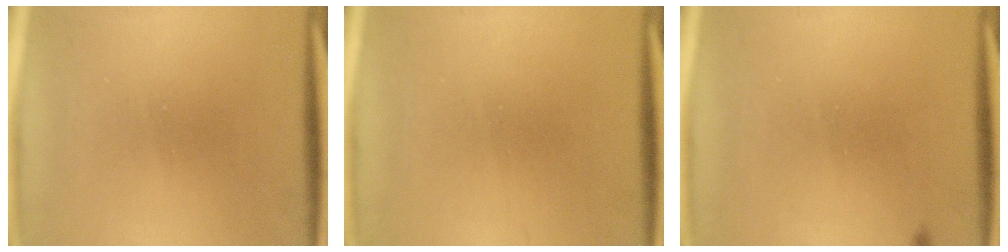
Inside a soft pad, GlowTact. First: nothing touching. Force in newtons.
{"total": 1.1}
{"total": 0.6}